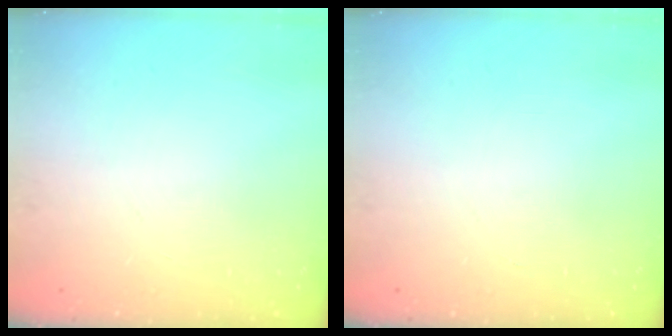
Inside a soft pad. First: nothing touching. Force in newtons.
{"total": 0.0}